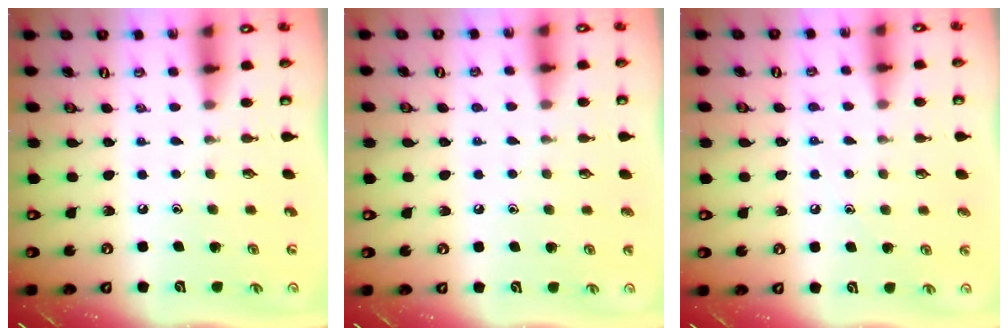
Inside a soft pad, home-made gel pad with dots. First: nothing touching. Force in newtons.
{"total": 2.4, "press": 2.4, "slide": 0.2}
{"total": 4.8, "press": 4.7, "slide": 1.0}